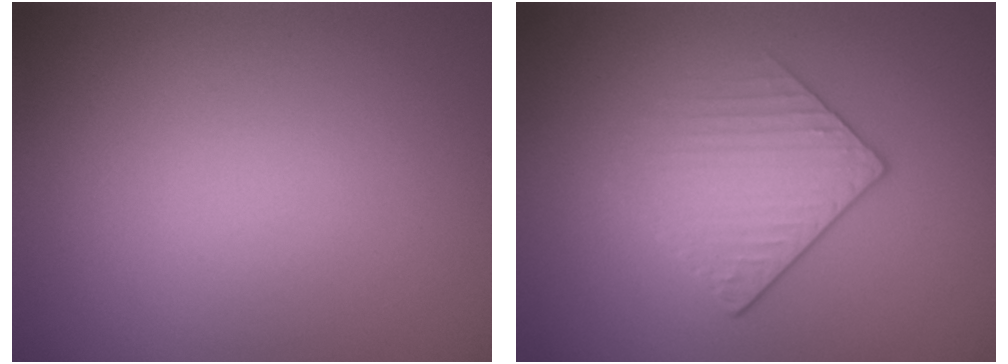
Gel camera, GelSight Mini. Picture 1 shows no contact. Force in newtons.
{"total": 2.1, "press": 1.8, "slide": 1.1}